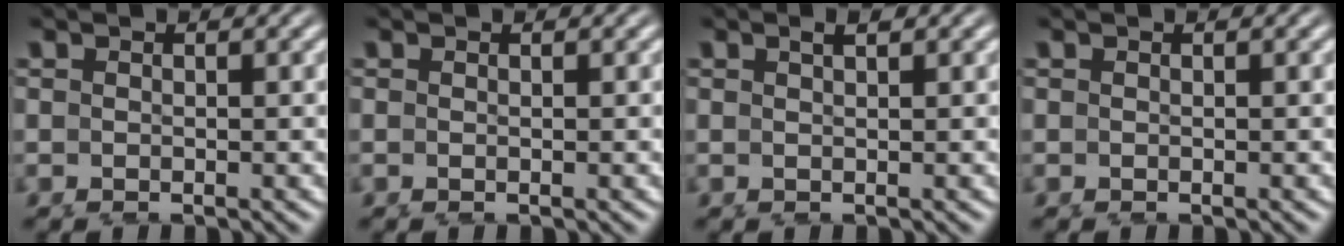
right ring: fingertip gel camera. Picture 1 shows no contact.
{"total": 0.0}
{"total": 0.7, "force": [0.3, -0.3, 0.5], "torque": [-0.006, 0.000, 0.010]}
{"total": 0.0}